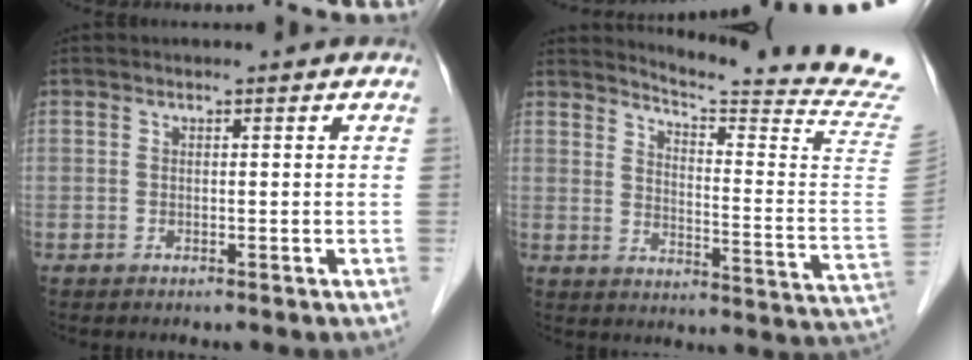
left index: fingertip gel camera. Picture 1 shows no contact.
{"total": 19.2, "force": [18.1, -2.9, 5.7], "torque": [-0.098, -0.163, 0.209]}